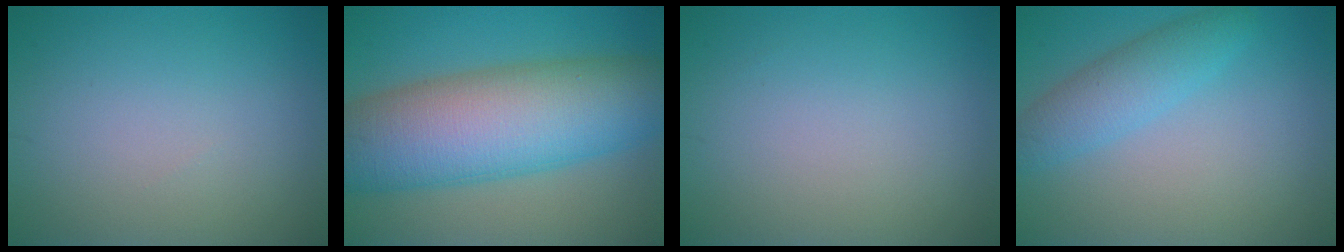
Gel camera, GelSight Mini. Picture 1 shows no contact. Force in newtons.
{"total": 12.9, "press": 12.9, "slide": 0.5}
{"total": 0.0}
{"total": 3.5, "press": 3.5, "slide": 0.2}